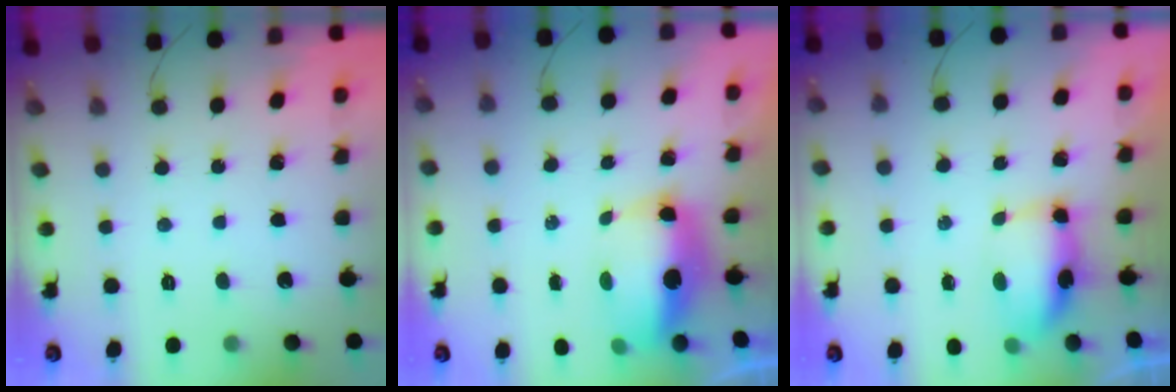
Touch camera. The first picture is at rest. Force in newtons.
{"total": 9.2, "press": 9.0, "slide": 1.9}
{"total": 6.8, "press": 6.8, "slide": 0.7}